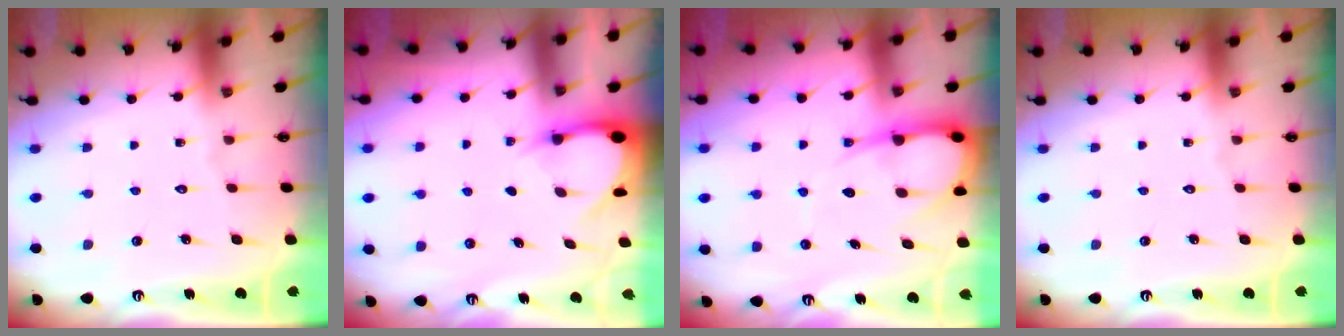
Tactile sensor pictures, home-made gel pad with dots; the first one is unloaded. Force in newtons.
{"total": 3.3, "press": 3.2, "slide": 0.2}
{"total": 8.8, "press": 8.7, "slide": 1.1}
{"total": 0.0}